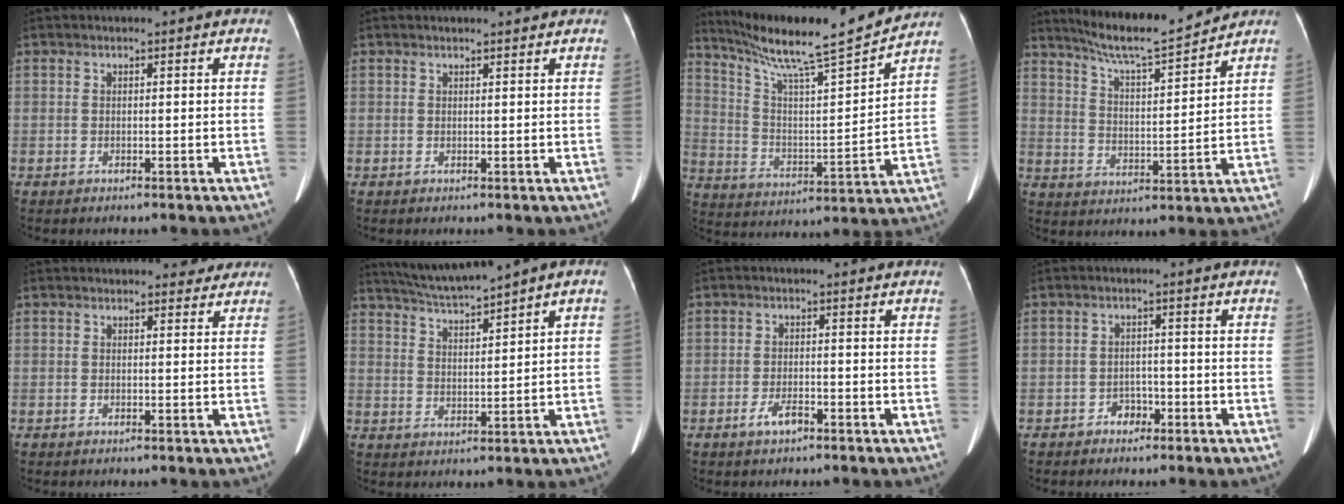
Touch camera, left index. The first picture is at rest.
{"total": 2.1, "force": [2.0, 0.2, 0.5], "torque": [-0.007, 0.009, 0.025]}
{"total": 19.0, "force": [16.8, -0.9, 8.8], "torque": [-0.153, -0.015, 0.270]}
{"total": 11.5, "force": [10.8, -0.1, 4.1], "torque": [-0.074, 0.000, 0.179]}
{"total": 2.9, "force": [2.6, 1.2, 0.3], "torque": [0.004, 0.002, 0.022]}
{"total": 7.7, "force": [6.3, -0.6, 4.4], "torque": [-0.074, 0.015, 0.112]}
{"total": 2.8, "force": [-1.8, 0.9, 1.9], "torque": [-0.040, 0.000, -0.033]}
{"total": 2.4, "force": [-1.5, 1.6, 0.9], "torque": [-0.010, 0.007, -0.023]}